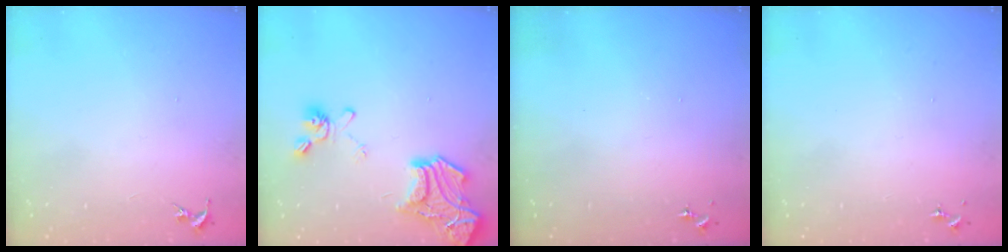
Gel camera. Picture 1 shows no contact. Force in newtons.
{"total": 19.7, "press": 19.6, "slide": 1.9}
{"total": 0.0}
{"total": 0.0}